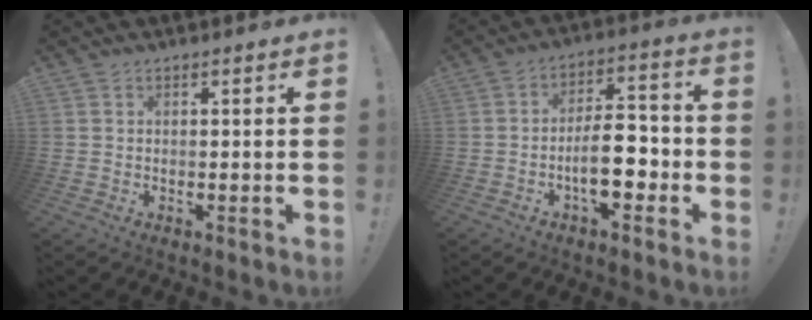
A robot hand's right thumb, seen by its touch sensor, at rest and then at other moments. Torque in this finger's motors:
{"motor_torque": [1.52, 1.20, 0.10, -0.05, 0.29]}